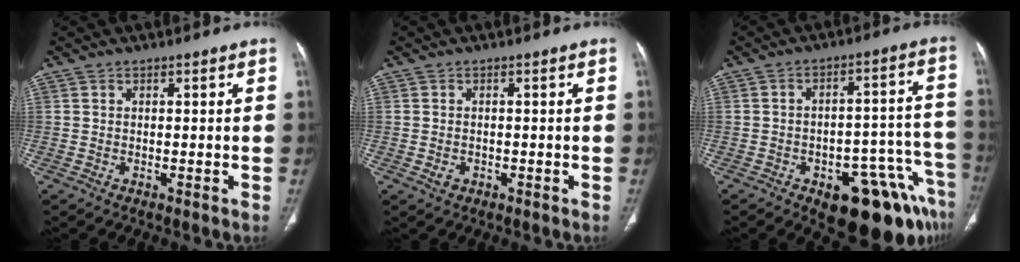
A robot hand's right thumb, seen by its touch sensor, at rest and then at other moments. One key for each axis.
{"total": 1.4, "fx": -0.5, "fy": 1.2, "fz": 0.7, "tx": -0.009, "ty": 0.006, "tz": -0.003}
{"total": 18.1, "fx": -10.5, "fy": 7.7, "fz": 12.5, "tx": -0.085, "ty": 0.086, "tz": -0.134}